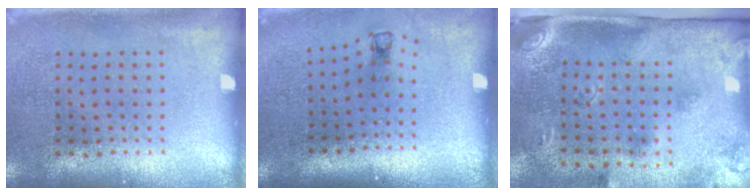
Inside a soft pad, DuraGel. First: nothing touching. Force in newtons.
{"total": 0.7, "press": 0.4, "slide": 0.6}
{"total": 2.9, "press": 1.8, "slide": 2.2}